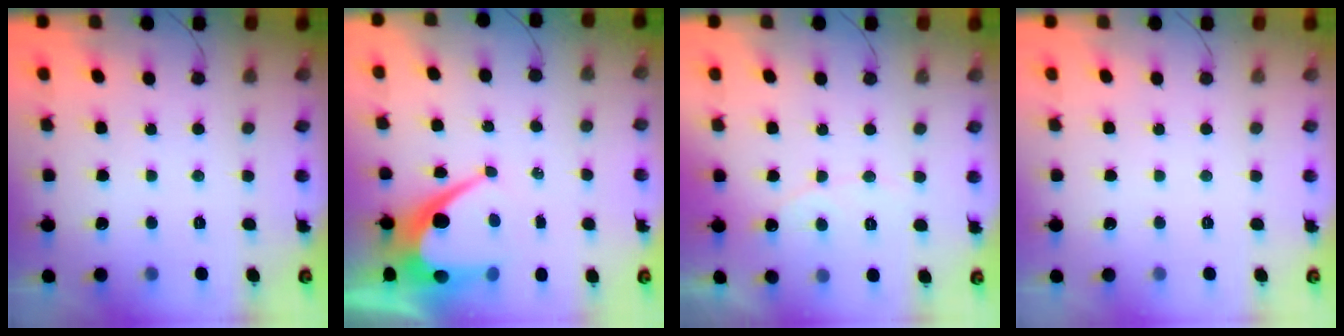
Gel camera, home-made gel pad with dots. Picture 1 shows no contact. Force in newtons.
{"total": 9.6, "press": 9.5, "slide": 0.8}
{"total": 5.7, "press": 5.7, "slide": 0.3}
{"total": 0.0}